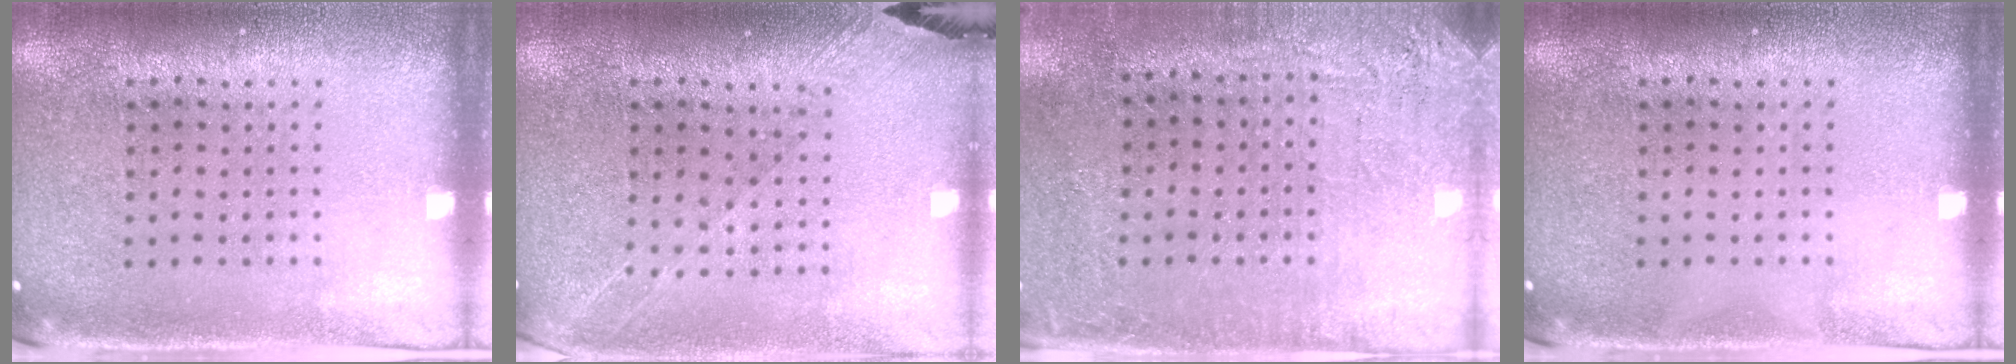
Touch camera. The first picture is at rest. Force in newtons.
{"total": 1.3, "press": 1.2, "slide": 0.5}
{"total": 2.8, "press": 2.6, "slide": 1.1}
{"total": 0.0}